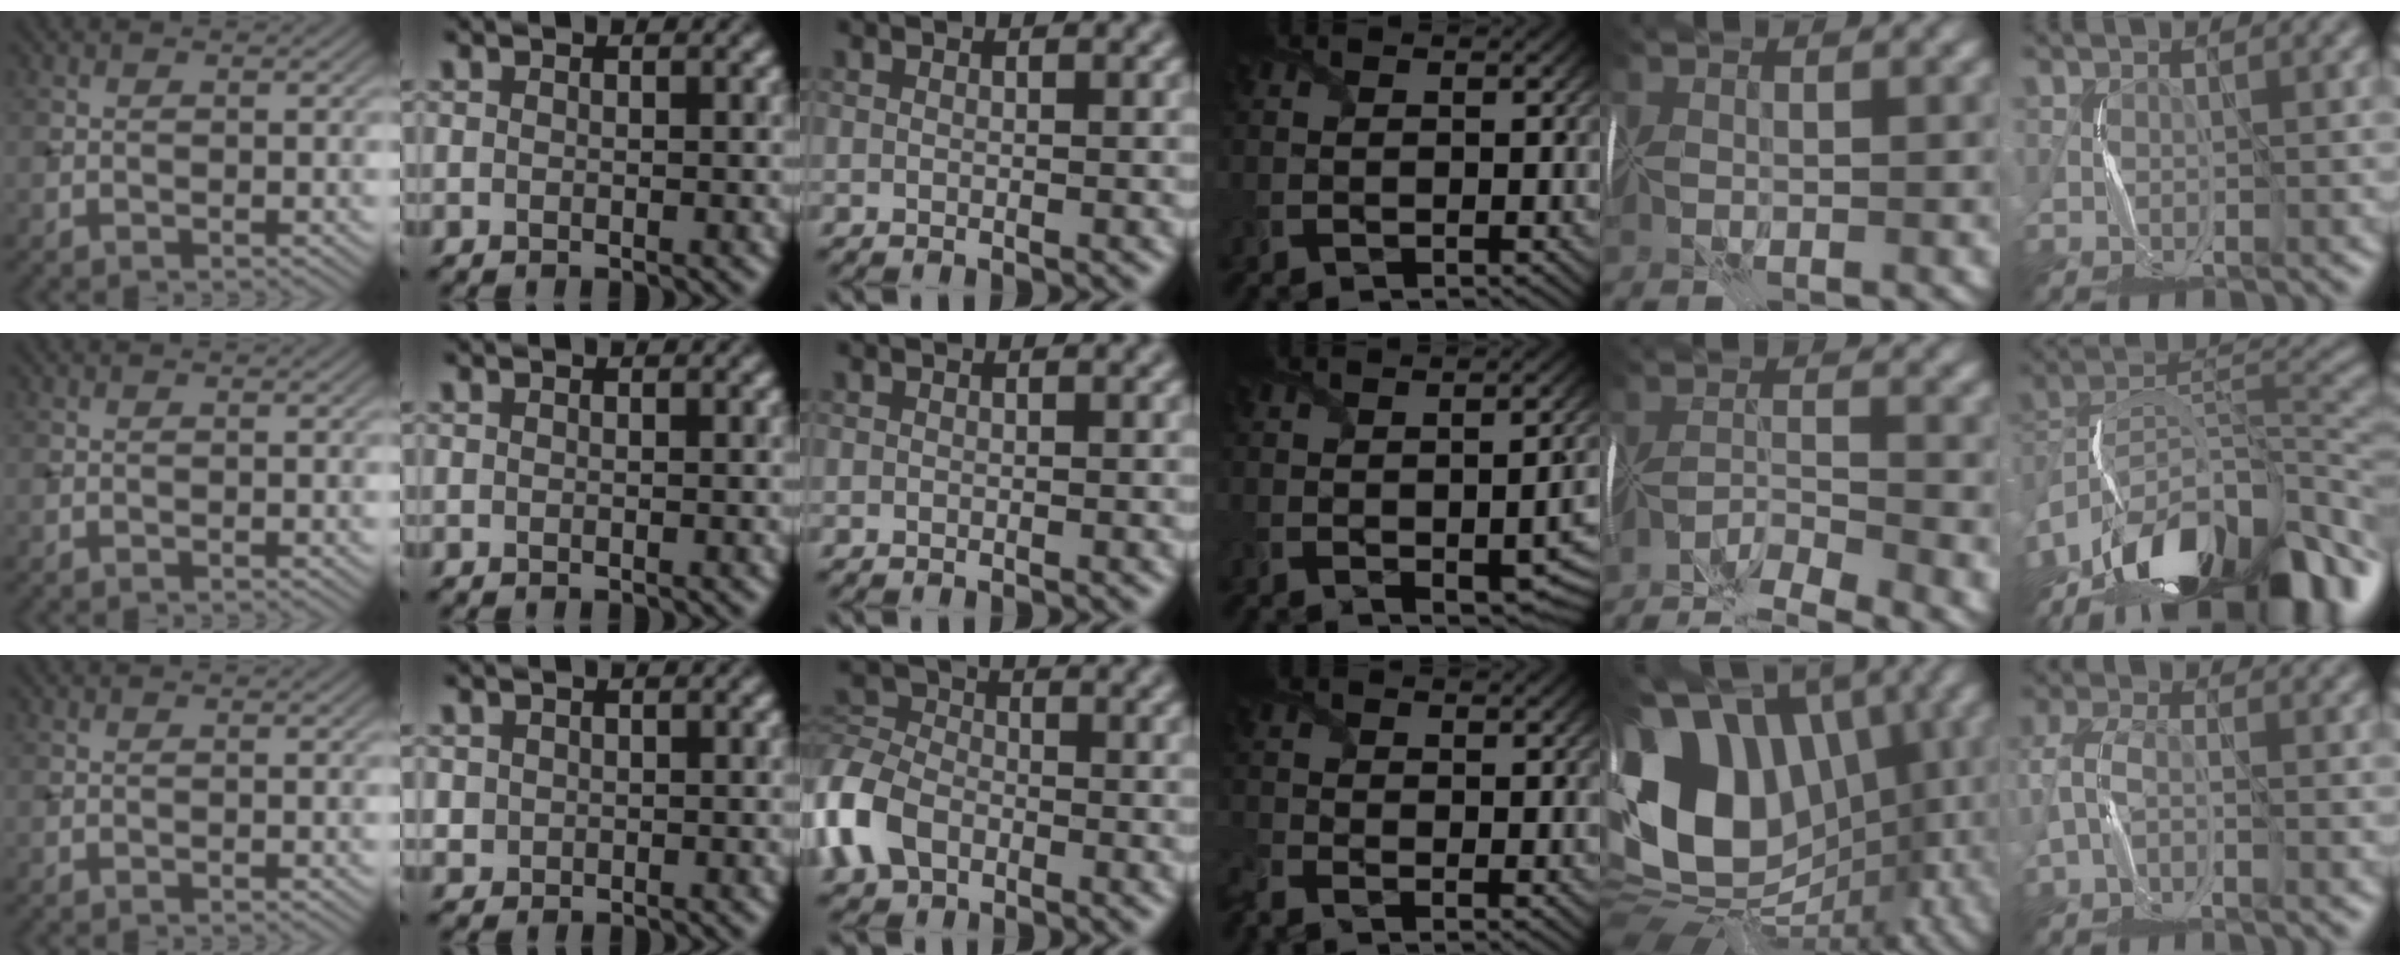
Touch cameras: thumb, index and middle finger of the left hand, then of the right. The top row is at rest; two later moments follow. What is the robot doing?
{"motion": "fold", "object": "wrapping paper"}